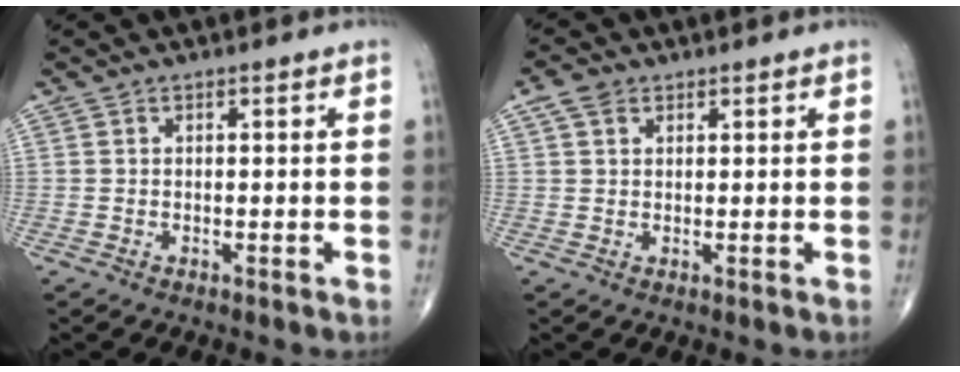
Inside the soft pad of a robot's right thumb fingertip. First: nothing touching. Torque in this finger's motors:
{"motor_torque": [-0.33, 0.30, 0.18, 0.10, 0.06]}